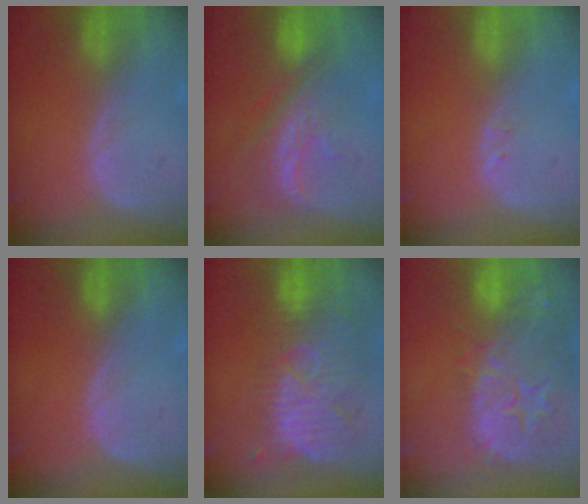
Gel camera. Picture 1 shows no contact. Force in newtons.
{"total": 8.0, "press": 7.4, "slide": 3.1}
{"total": 0.6, "press": 0.6, "slide": 0.1}
{"total": 0.0}
{"total": 11.8, "press": 10.9, "slide": 4.4}
{"total": 15.1, "press": 12.0, "slide": 9.1}